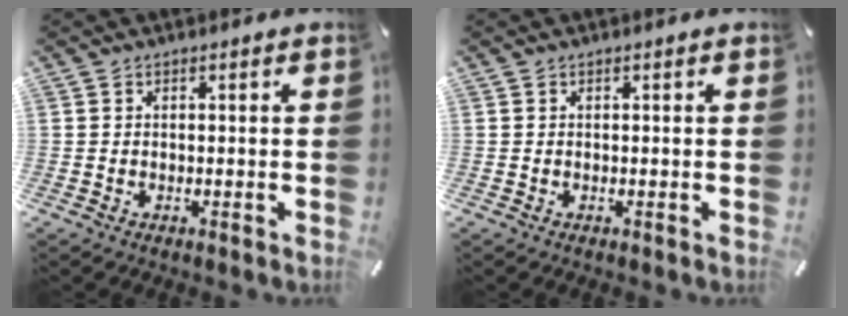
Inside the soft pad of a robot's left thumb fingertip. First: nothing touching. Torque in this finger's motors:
{"motor_torque": [0.00, 0.00, -0.14, -0.06, 0.00]}